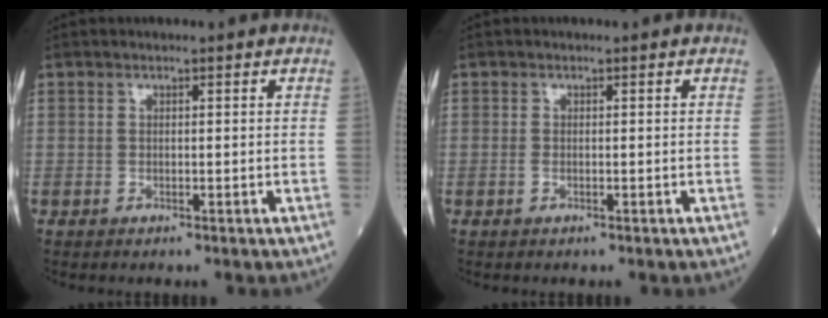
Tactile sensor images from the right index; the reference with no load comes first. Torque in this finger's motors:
{"motor_torque": [0.03, 0.00, 0.00, 0.00]}